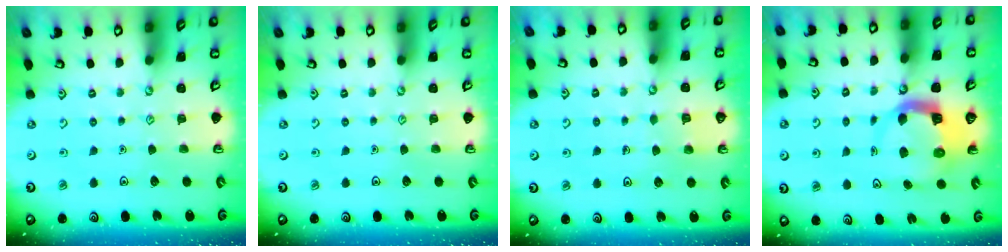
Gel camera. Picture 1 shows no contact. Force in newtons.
{"total": 0.0}
{"total": 2.2, "press": 2.2, "slide": 0.0}
{"total": 5.9, "press": 5.8, "slide": 1.0}